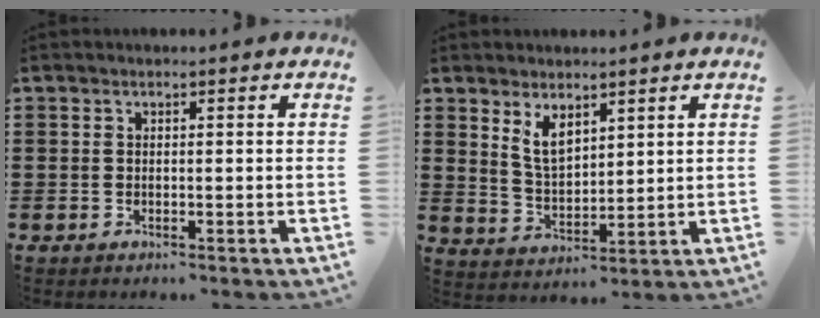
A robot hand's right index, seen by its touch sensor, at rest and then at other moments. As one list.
[{"total": 5.3, "force": [3.3, 2.5, 3.2], "torque": [-0.066, -0.003, 0.058]}]